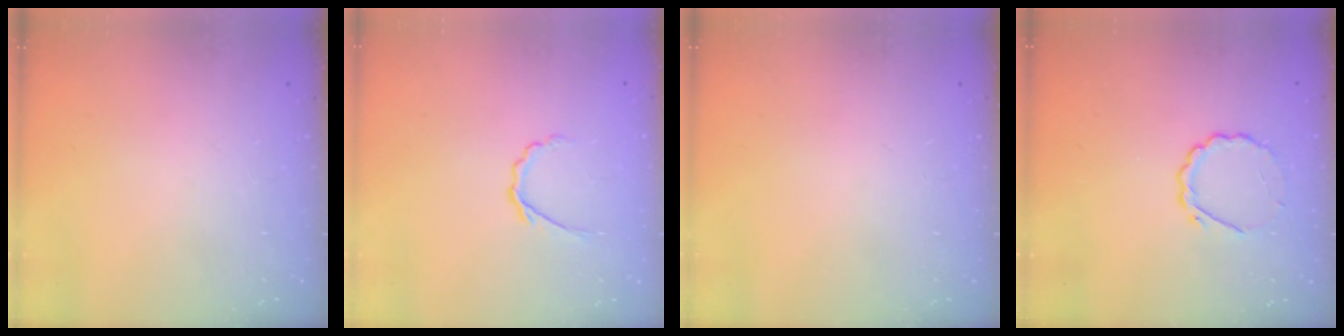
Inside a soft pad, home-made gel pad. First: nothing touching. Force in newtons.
{"total": 3.1, "press": 2.9, "slide": 1.0}
{"total": 0.0}
{"total": 5.2, "press": 5.0, "slide": 1.4}